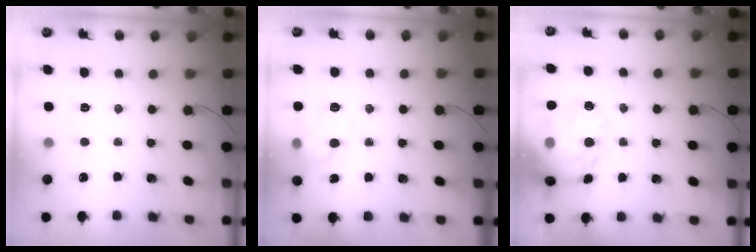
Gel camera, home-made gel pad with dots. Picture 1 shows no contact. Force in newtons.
{"total": 9.4, "press": 9.4, "slide": 0.5}
{"total": 21.0, "press": 20.8, "slide": 2.8}